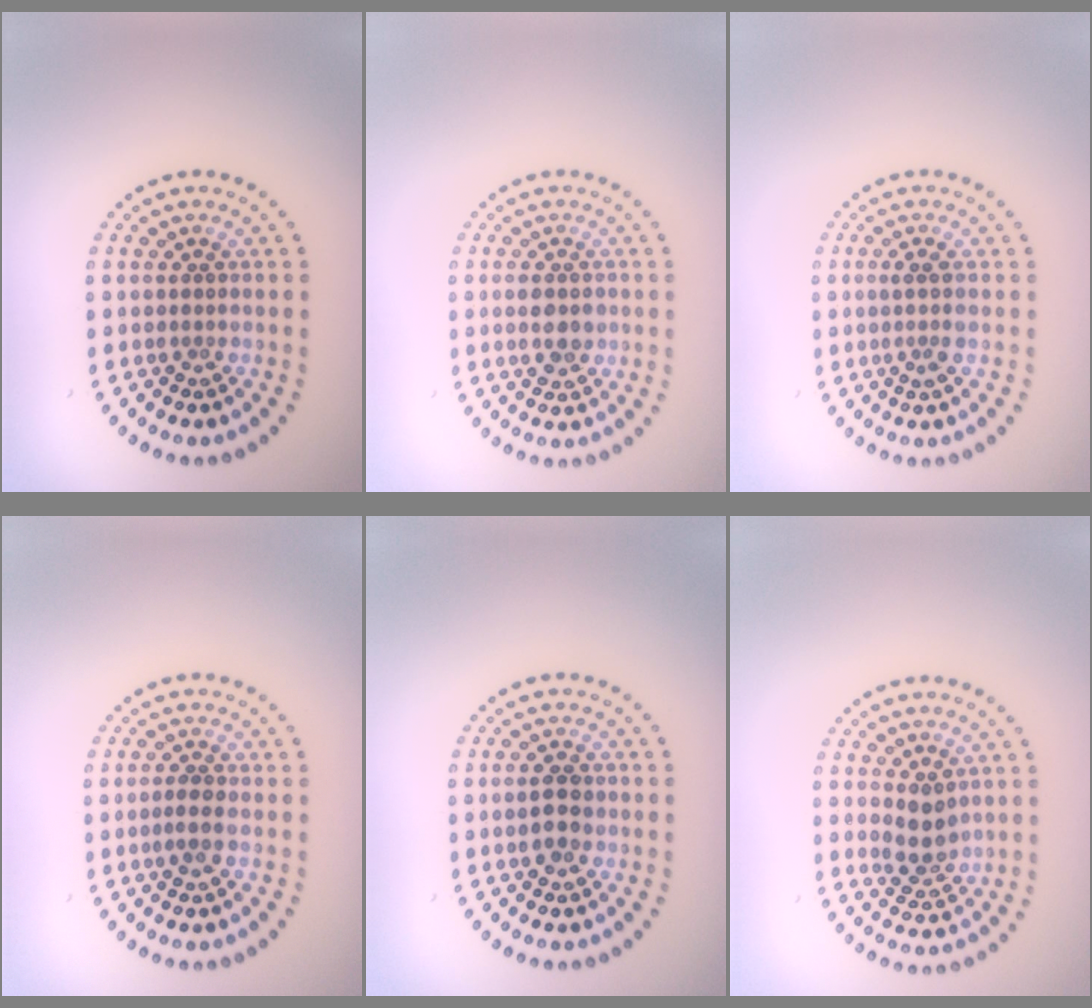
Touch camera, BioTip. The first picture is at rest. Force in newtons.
{"total": 2.7, "press": 2.7, "slide": 0.1}
{"total": 1.6, "press": 1.2, "slide": 1.0}
{"total": 0.8, "press": 0.6, "slide": 0.6}
{"total": 2.2, "press": 2.2, "slide": 0.2}
{"total": 2.4, "press": 2.3, "slide": 0.8}